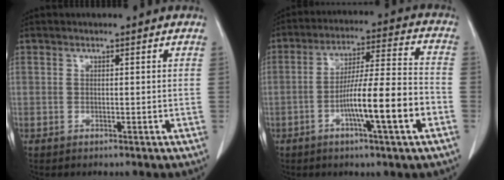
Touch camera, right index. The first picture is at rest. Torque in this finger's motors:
{"motor_torque": [1.65, -0.49, 0.65, 0.21]}